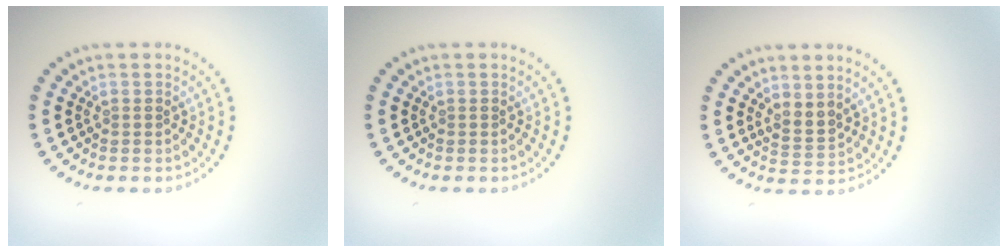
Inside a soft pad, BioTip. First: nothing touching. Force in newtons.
{"total": 0.0}
{"total": 1.9, "press": 1.3, "slide": 1.4}